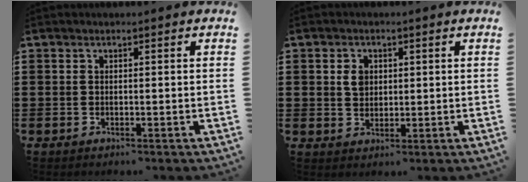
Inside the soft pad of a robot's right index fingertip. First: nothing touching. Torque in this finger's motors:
{"motor_torque": [0.06, -0.05, 0.07, 0.06]}